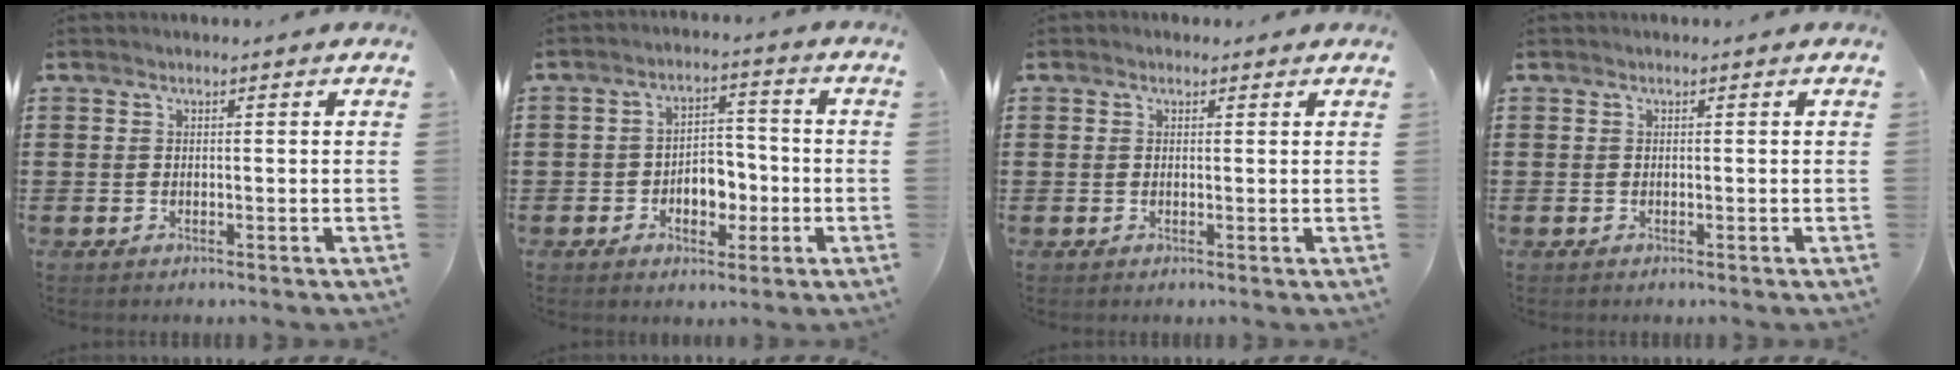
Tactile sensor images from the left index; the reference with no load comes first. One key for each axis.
{"total": 5.0, "fx": -1.7, "fy": 3.4, "fz": 3.2, "tx": -0.054, "ty": 0.007, "tz": -0.036}
{"total": 0.6, "fx": 0.3, "fy": 0.5, "fz": 0.3, "tx": -0.006, "ty": 0.005, "tz": 0.005}
{"total": 0.0}